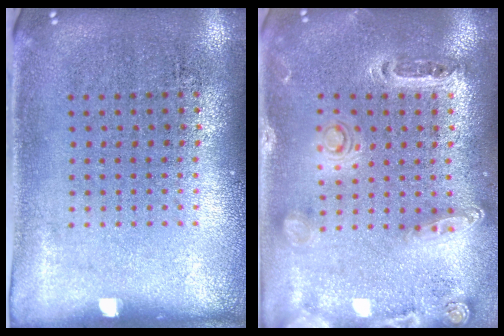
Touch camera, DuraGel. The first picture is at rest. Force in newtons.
{"total": 1.3, "press": 1.3, "slide": 0.2}